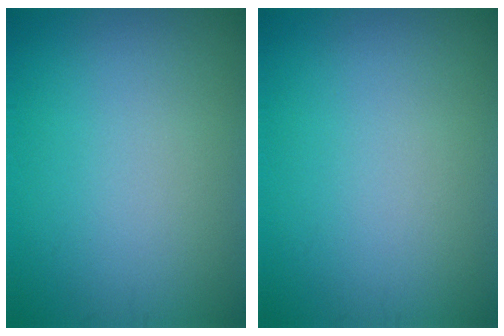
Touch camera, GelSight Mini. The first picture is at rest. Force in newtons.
{"total": 0.0}